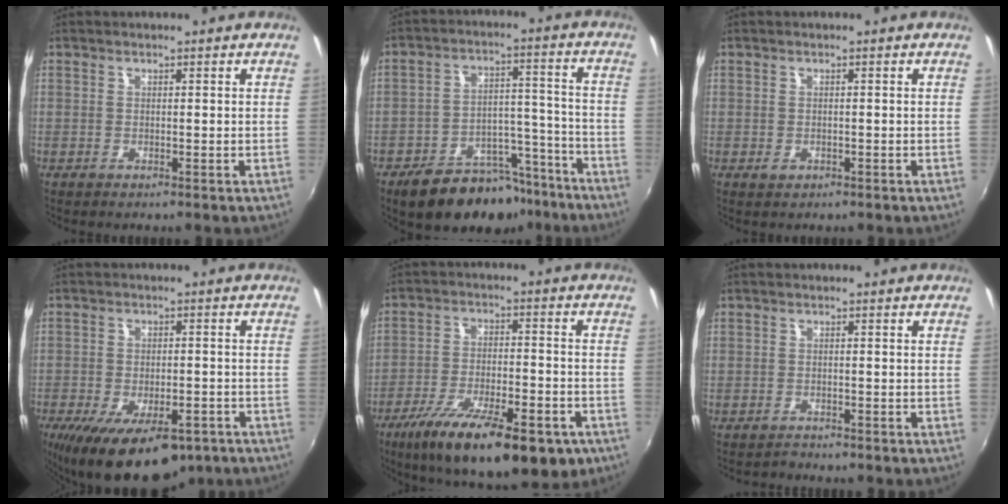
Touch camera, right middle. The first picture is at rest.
{"total": 16.4, "force": [-12.7, 8.1, 6.6], "torque": [-0.120, 0.035, -0.169]}
{"total": 1.2, "force": [-0.6, 0.9, 0.4], "torque": [-0.007, -0.002, -0.007]}
{"total": 15.6, "force": [-10.2, 6.7, 9.8], "torque": [-0.186, -0.034, -0.145]}
{"total": 21.6, "force": [-13.4, 7.2, 15.3], "torque": [-0.267, -0.051, -0.201]}
{"total": 1.3, "force": [-1.1, 0.6, -0.4], "torque": [0.005, 0.005, -0.018]}